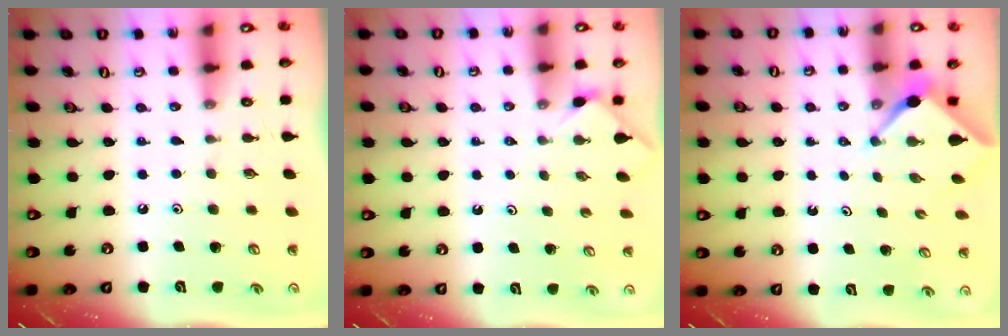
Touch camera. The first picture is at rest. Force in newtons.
{"total": 0.0}
{"total": 2.5, "press": 2.5, "slide": 0.2}